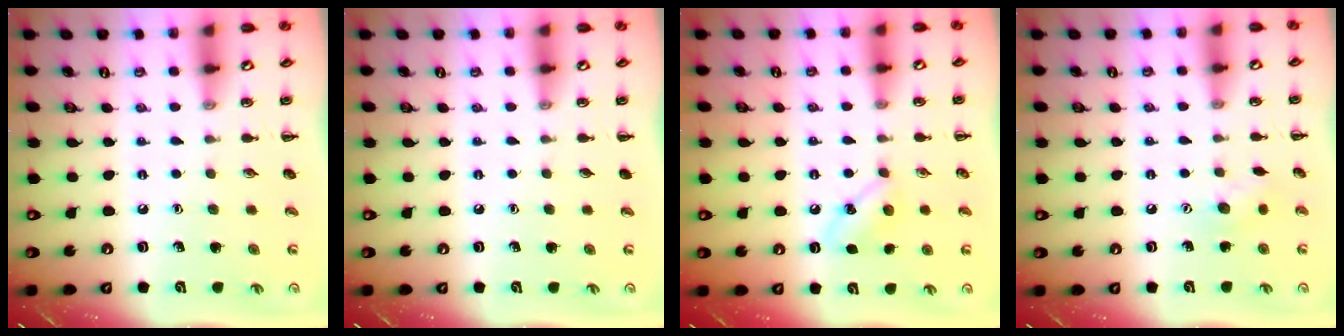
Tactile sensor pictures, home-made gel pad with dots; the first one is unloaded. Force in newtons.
{"total": 0.0}
{"total": 5.6, "press": 5.4, "slide": 1.6}
{"total": 6.5, "press": 6.5, "slide": 0.5}